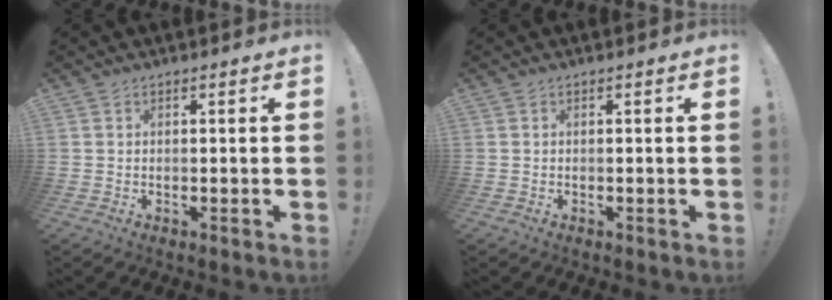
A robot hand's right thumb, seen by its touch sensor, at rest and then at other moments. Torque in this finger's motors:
{"motor_torque": [-0.12, -0.12, -0.01, 0.02, 0.00]}